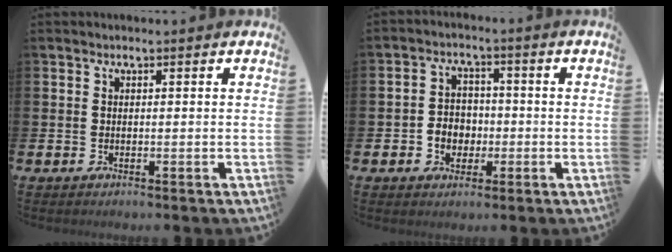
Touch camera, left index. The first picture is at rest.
{"total": 3.7, "force": [-0.9, 3.3, 1.3], "torque": [-0.025, 0.003, -0.025]}